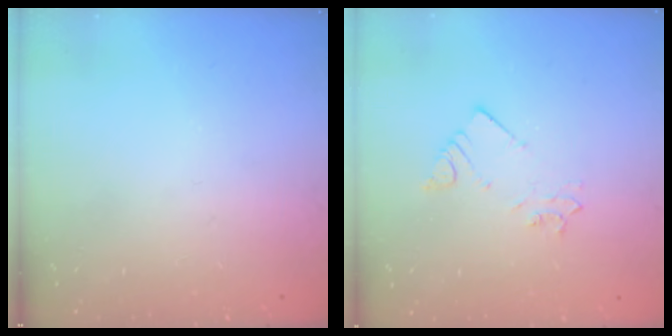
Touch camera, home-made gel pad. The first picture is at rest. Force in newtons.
{"total": 2.1, "press": 2.1, "slide": 0.0}